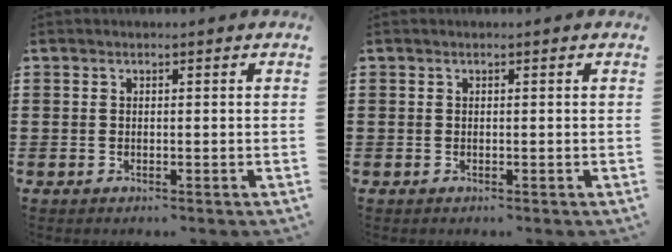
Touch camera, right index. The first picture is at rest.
{"total": 0.0}